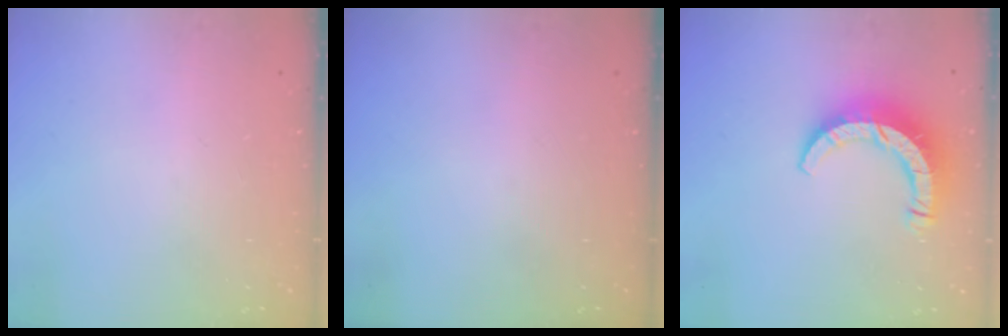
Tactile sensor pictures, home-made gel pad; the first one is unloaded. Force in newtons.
{"total": 0.0}
{"total": 9.6, "press": 9.6, "slide": 1.0}